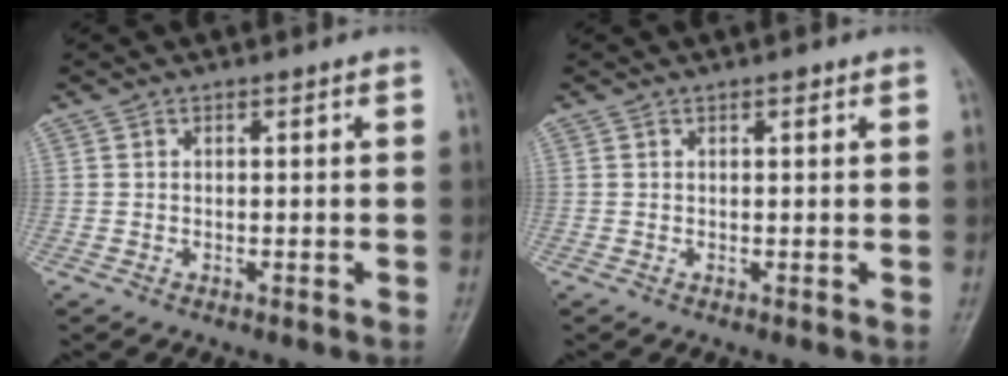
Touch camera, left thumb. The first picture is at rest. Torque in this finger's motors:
{"motor_torque": [0.65, -0.38, 0.03, -0.10, 0.00]}